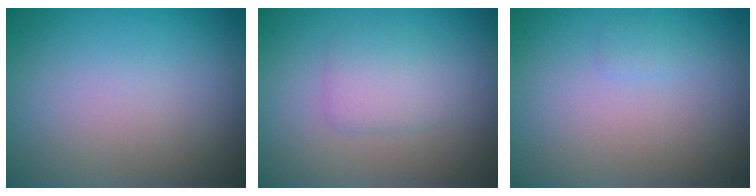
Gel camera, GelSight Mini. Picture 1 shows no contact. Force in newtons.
{"total": 2.0, "press": 2.0, "slide": 0.2}
{"total": 0.6, "press": 0.6, "slide": 0.0}